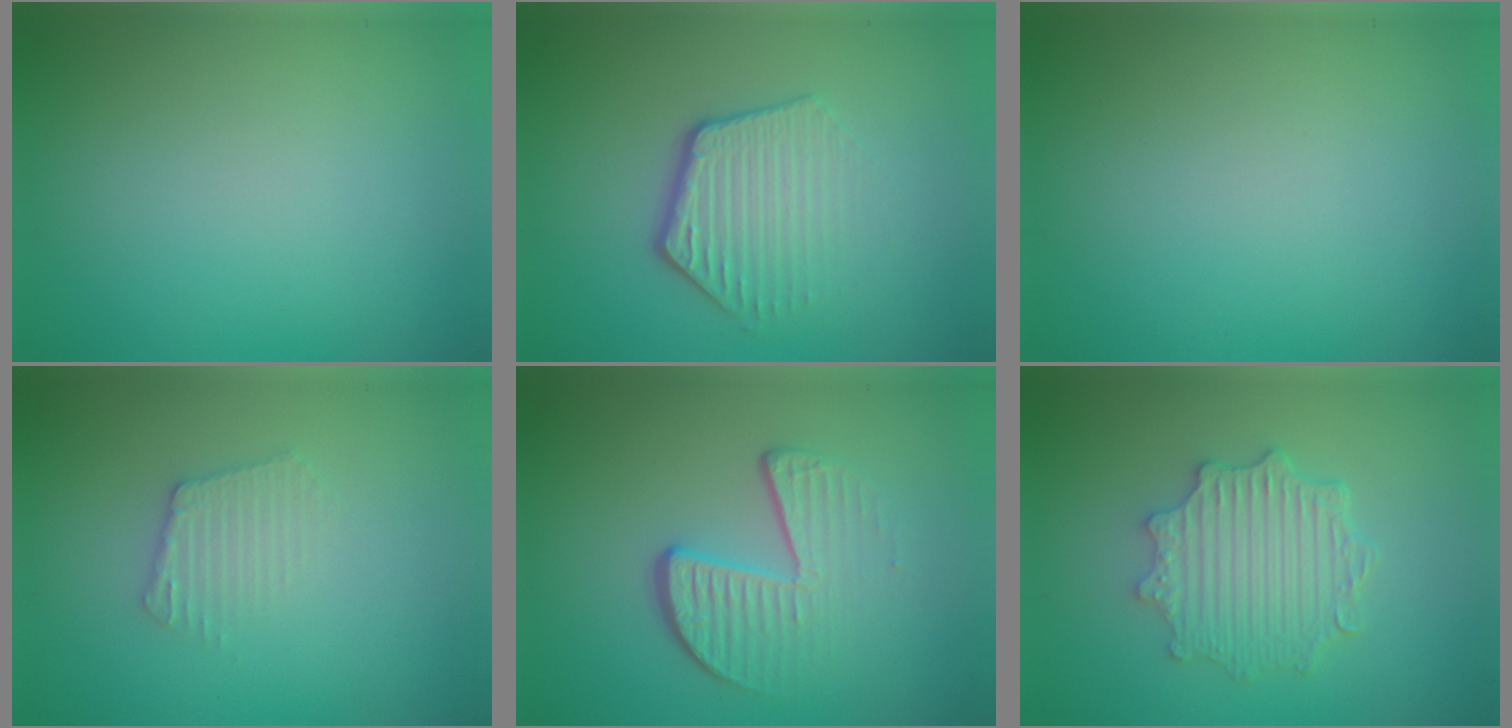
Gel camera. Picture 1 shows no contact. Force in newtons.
{"total": 3.8, "press": 2.9, "slide": 2.5}
{"total": 0.0}
{"total": 2.1, "press": 2.0, "slide": 0.4}
{"total": 4.3, "press": 2.8, "slide": 3.3}
{"total": 4.5, "press": 3.7, "slide": 2.7}